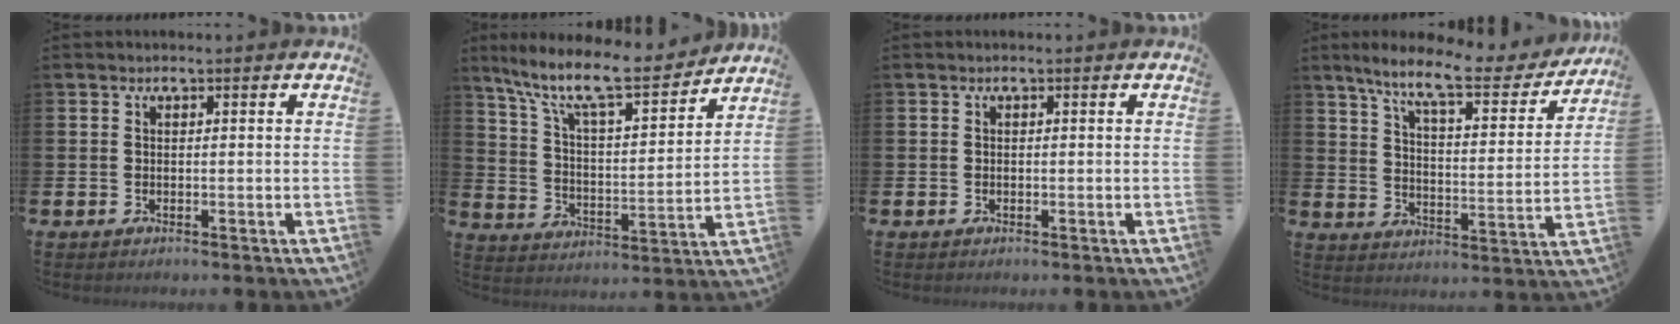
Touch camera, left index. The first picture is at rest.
{"total": 10.8, "force": [9.3, 1.9, 5.2], "torque": [-0.128, -0.062, 0.154]}
{"total": 0.0}
{"total": 10.4, "force": [8.5, 2.1, 5.7], "torque": [-0.132, -0.047, 0.138]}